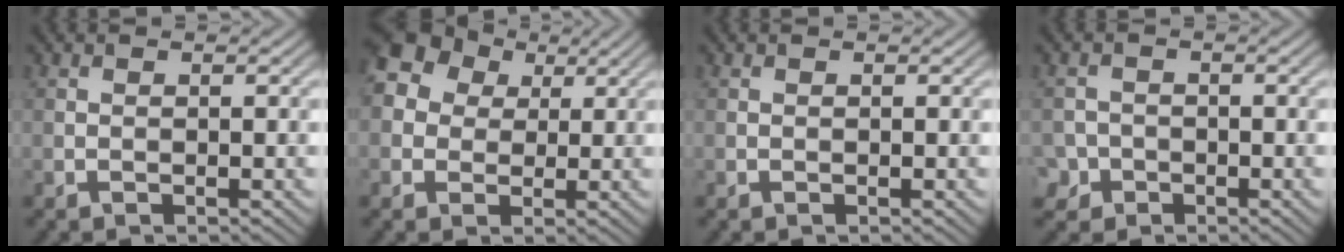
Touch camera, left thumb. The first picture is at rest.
{"total": 8.8, "force": [3.0, 7.2, 4.1], "torque": [-0.114, 0.036, 0.027]}
{"total": 0.0}
{"total": 2.9, "force": [-1.5, 2.4, 0.6], "torque": [-0.012, -0.001, -0.033]}